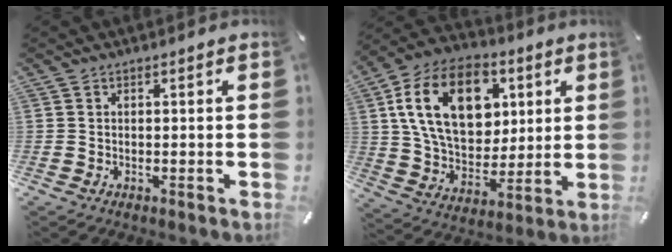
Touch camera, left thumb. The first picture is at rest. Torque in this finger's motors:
{"motor_torque": [2.52, 2.49, 2.45, -0.32, 0.40]}